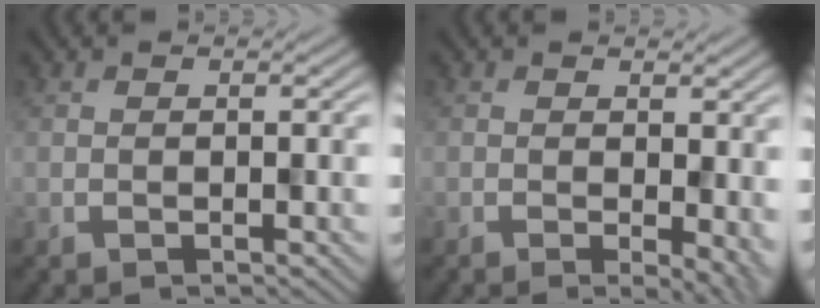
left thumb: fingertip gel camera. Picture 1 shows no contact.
{"total": 4.0, "force": [-1.1, 1.2, 3.7], "torque": [-0.048, -0.009, 0.003]}